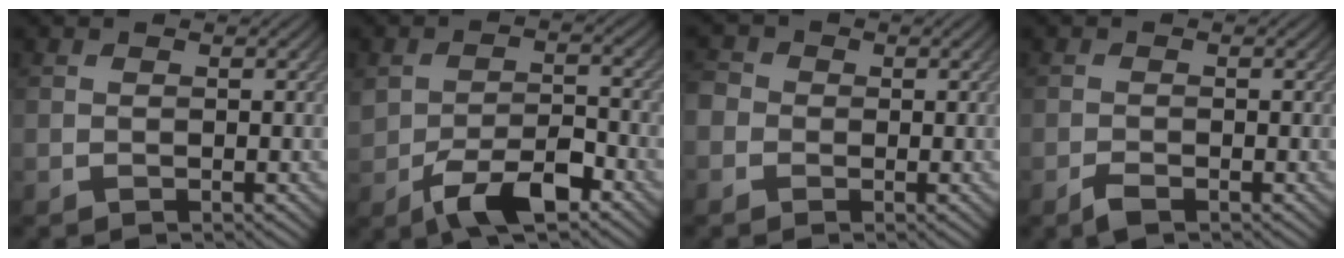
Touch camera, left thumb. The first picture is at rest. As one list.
[{"total": 6.3, "force": [-3.3, 3.1, 4.5], "torque": [-0.084, -0.004, -0.061]}, {"total": 2.8, "force": [-0.6, 2.6, 0.7], "torque": [-0.016, 0.008, -0.026]}, {"total": 1.6, "force": [-1.1, 0.4, 1.0], "torque": [-0.023, -0.001, -0.024]}]